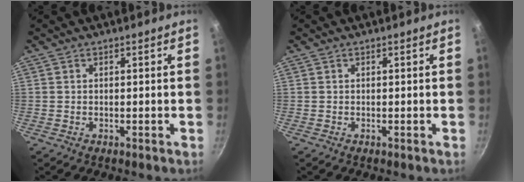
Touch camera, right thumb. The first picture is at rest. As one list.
[{"total": 0.0}]